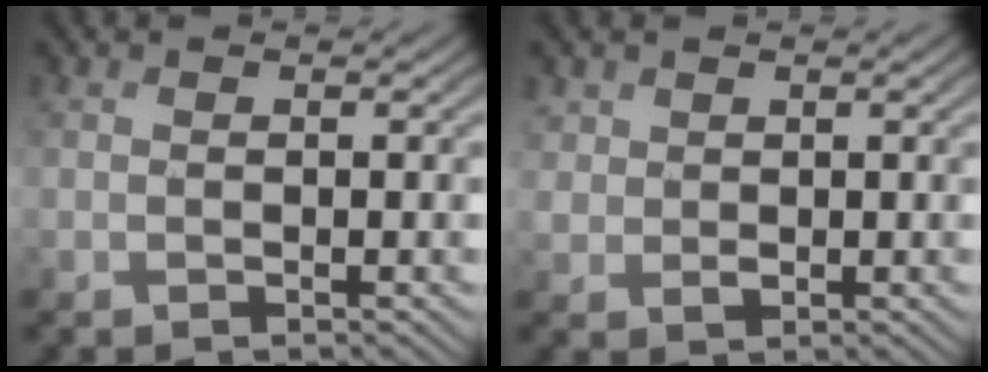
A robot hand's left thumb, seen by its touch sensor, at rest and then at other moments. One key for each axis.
{"total": 2.4, "fx": 1.1, "fy": 2.0, "fz": 0.7, "tx": -0.025, "ty": -0.005, "tz": 0.022}